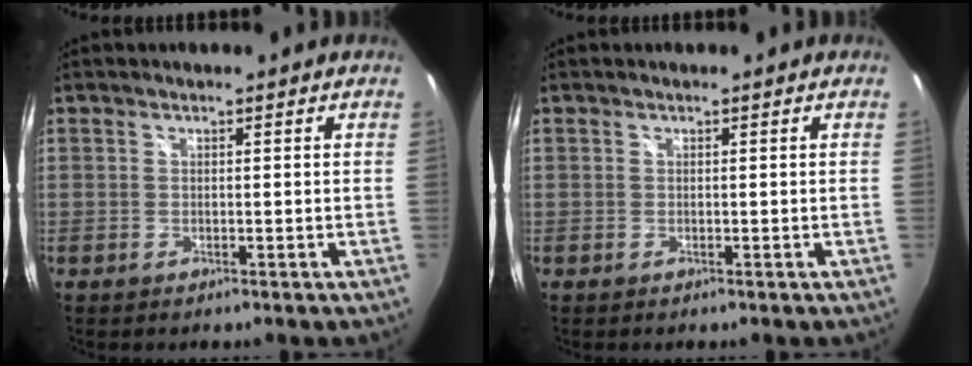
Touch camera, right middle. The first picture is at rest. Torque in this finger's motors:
{"motor_torque": [0.00, 0.00, 0.00, 0.00]}